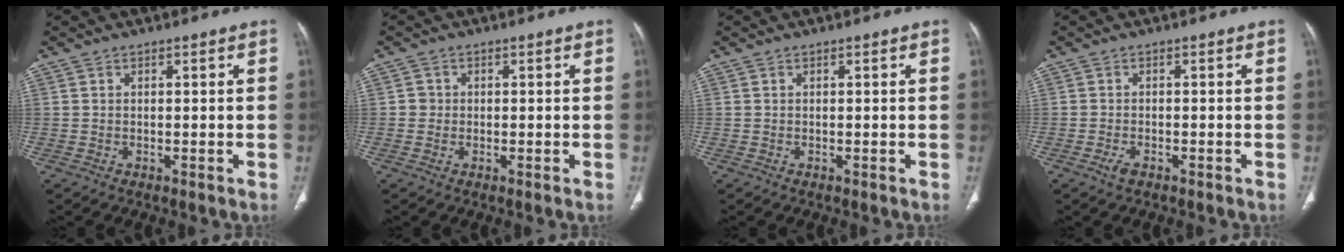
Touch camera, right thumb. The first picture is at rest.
{"total": 1.5, "force": [0.0, 1.5, 0.3], "torque": [0.005, 0.005, -0.001]}
{"total": 0.0}
{"total": 1.6, "force": [-1.0, 0.7, 1.0], "torque": [-0.026, 0.003, -0.019]}